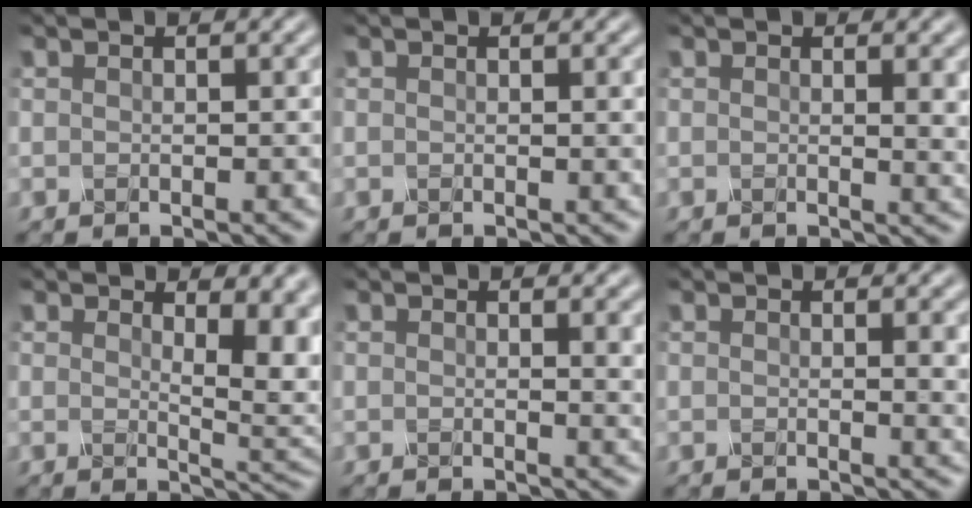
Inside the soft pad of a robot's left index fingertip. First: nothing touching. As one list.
[{"total": 0.6, "force": [0.2, 0.0, 0.6], "torque": [-0.007, -0.004, 0.004]}, {"total": 1.7, "force": [0.6, 0.4, 1.6], "torque": [-0.021, -0.007, 0.011]}, {"total": 6.9, "force": [2.0, 3.2, 5.8], "torque": [-0.057, -0.010, 0.040]}, {"total": 1.6, "force": [0.6, 0.3, 1.4], "torque": [-0.017, -0.005, 0.010]}, {"total": 1.4, "force": [0.4, 0.2, 1.4], "torque": [-0.018, -0.007, 0.008]}]